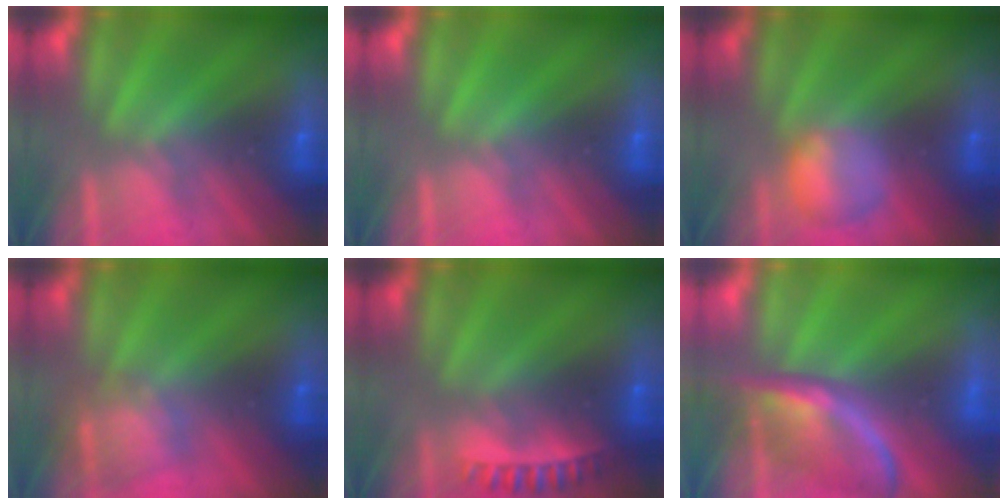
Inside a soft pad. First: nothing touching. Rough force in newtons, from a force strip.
{"total": 0.0}
{"total": 2.4}
{"total": 2.3}
{"total": 2.7}
{"total": 2.3}